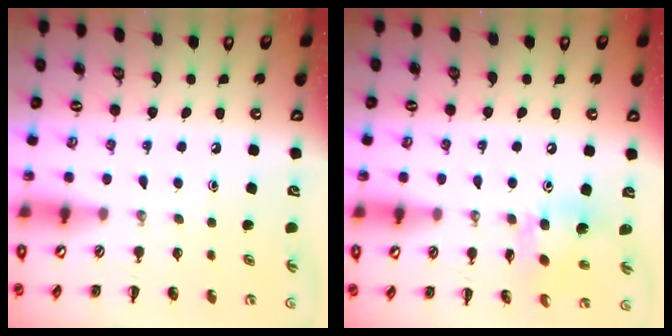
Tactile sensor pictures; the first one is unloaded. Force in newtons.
{"total": 9.8, "press": 9.6, "slide": 1.7}